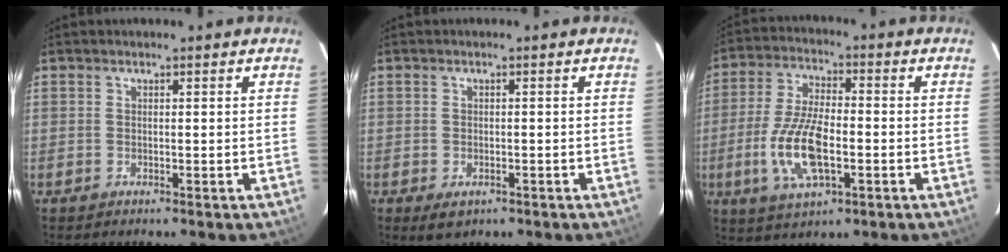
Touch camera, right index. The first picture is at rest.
{"total": 3.0, "force": [-1.5, 2.0, 1.7], "torque": [-0.032, -0.008, -0.018]}
{"total": 12.8, "force": [-3.3, 5.2, 11.2], "torque": [-0.237, -0.006, -0.061]}